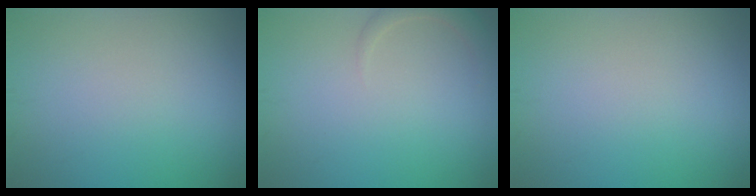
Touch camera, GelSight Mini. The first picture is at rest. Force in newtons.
{"total": 1.5, "press": 1.5, "slide": 0.2}
{"total": 0.0}